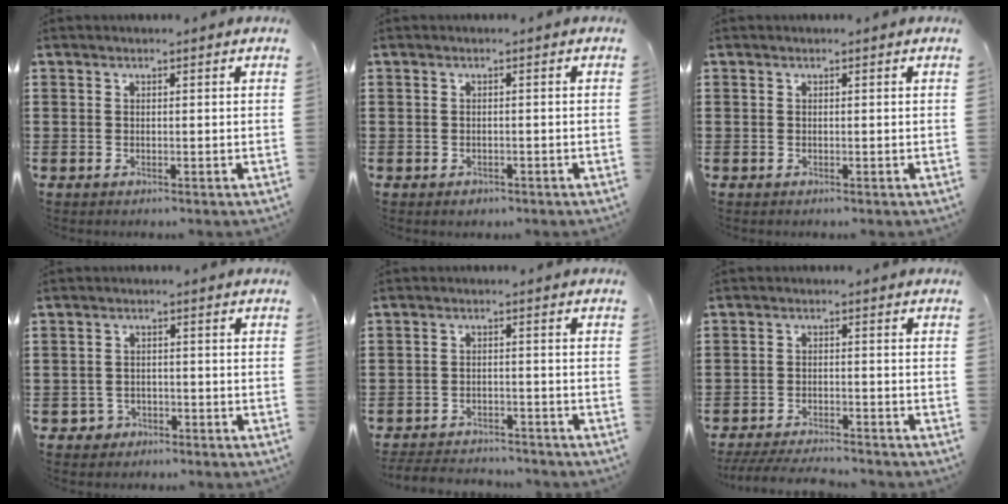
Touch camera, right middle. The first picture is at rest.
{"total": 0.6, "force": [-0.6, 0.3, 0.0], "torque": [-0.003, 0.001, -0.013]}
{"total": 0.0}
{"total": 2.1, "force": [-1.7, 1.2, 0.1], "torque": [-0.010, 0.000, -0.038]}
{"total": 3.5, "force": [-3.5, 0.6, 0.1], "torque": [-0.007, 0.001, -0.075]}
{"total": 4.2, "force": [-4.0, 0.2, 1.0], "torque": [-0.024, -0.004, -0.083]}